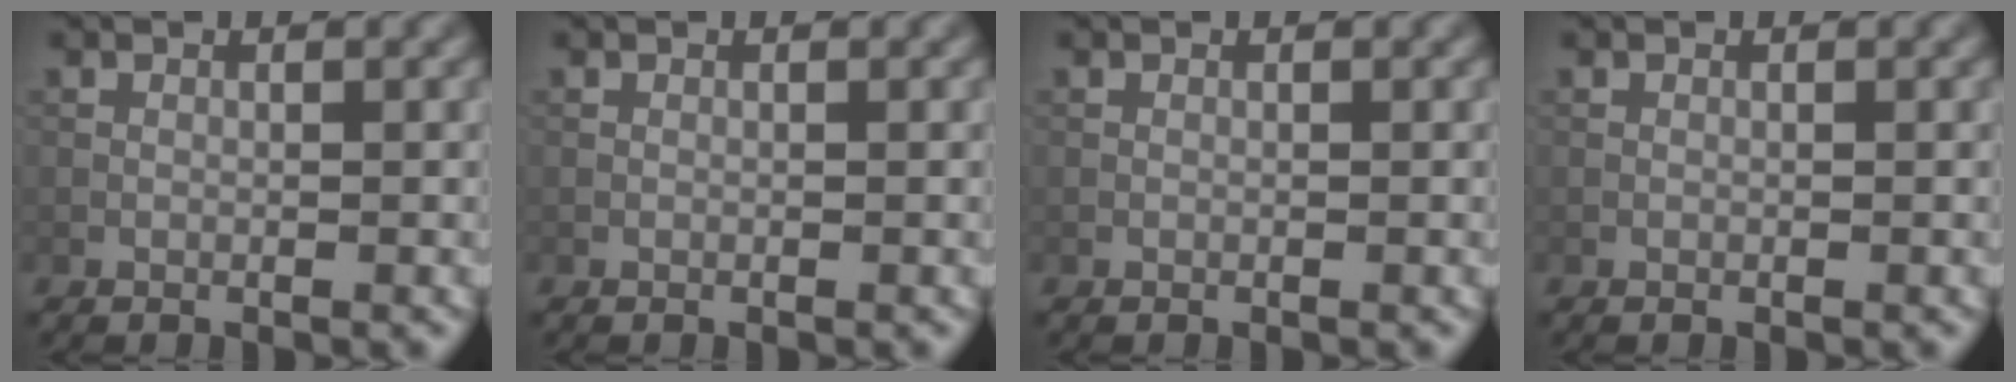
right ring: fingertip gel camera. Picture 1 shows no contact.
{"total": 0.0}
{"total": 0.0}
{"total": 0.0}